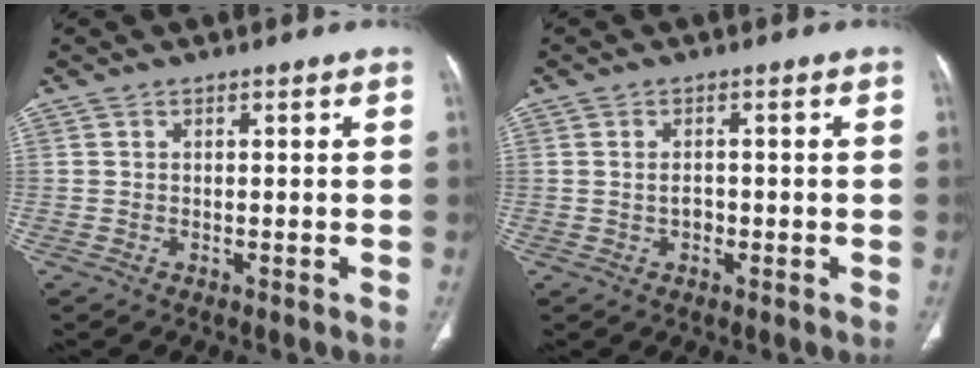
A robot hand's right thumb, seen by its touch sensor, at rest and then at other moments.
{"total": 1.8, "force": [-0.2, 1.3, 1.3], "torque": [-0.021, 0.004, -0.003]}